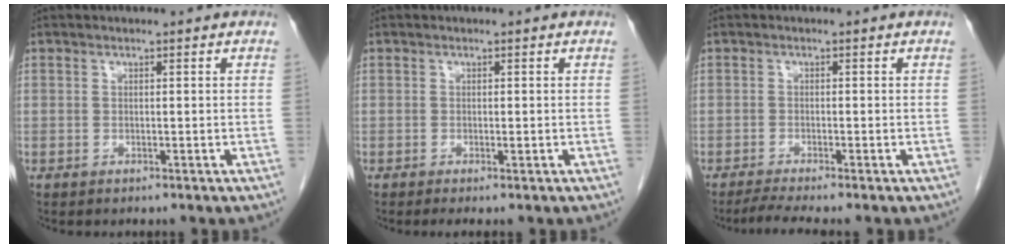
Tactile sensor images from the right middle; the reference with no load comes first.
{"total": 0.7, "force": [-0.3, 0.0, 0.7], "torque": [-0.016, -0.004, -0.004]}
{"total": 3.0, "force": [-2.5, -0.7, 1.6], "torque": [-0.036, -0.012, -0.050]}